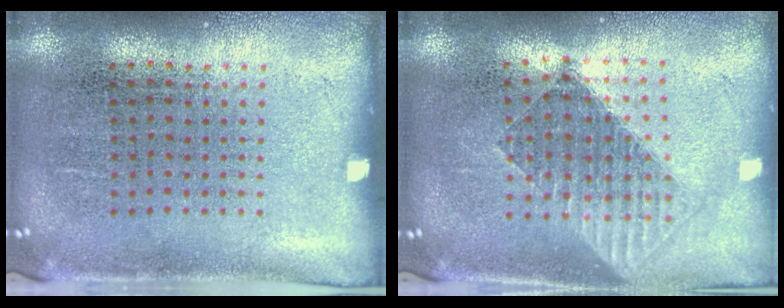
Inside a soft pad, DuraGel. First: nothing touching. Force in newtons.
{"total": 1.5, "press": 1.3, "slide": 0.9}